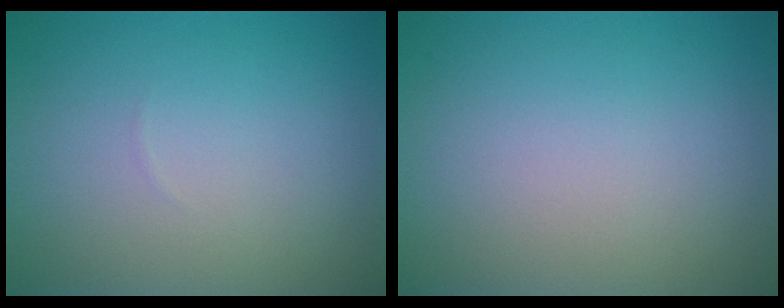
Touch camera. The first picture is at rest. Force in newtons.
{"total": 0.0}